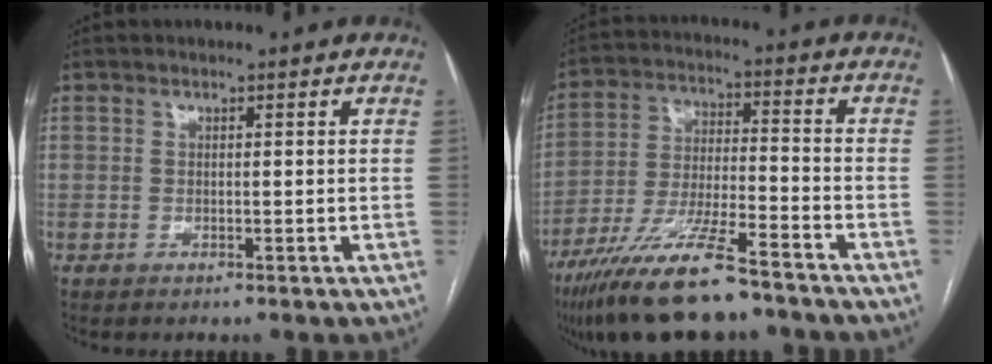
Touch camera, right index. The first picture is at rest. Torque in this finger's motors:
{"motor_torque": [1.09, -1.04, 0.97, 0.21]}